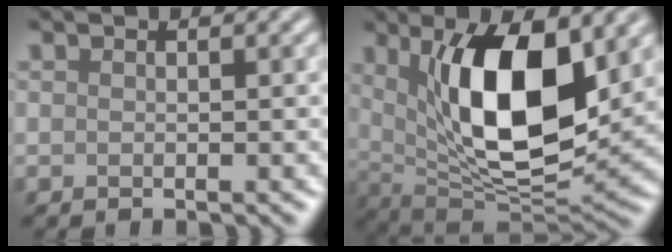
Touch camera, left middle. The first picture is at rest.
{"total": 11.9, "force": [3.4, 4.8, 10.4], "torque": [-0.160, -0.013, 0.058]}